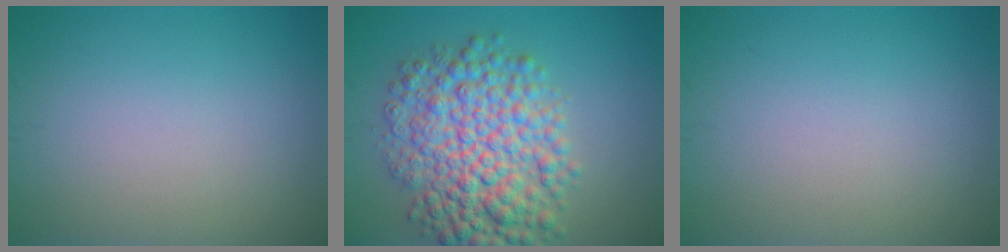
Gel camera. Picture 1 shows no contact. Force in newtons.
{"total": 8.6, "press": 8.6, "slide": 0.0}
{"total": 0.0}